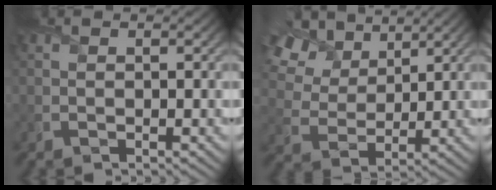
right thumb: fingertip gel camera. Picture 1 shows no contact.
{"total": 11.4, "force": [6.9, 6.4, 6.4], "torque": [-0.192, 0.032, 0.118]}